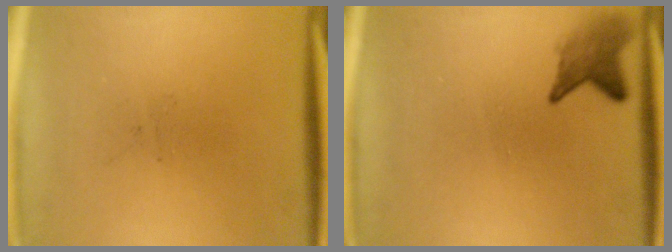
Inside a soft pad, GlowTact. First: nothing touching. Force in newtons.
{"total": 2.9}